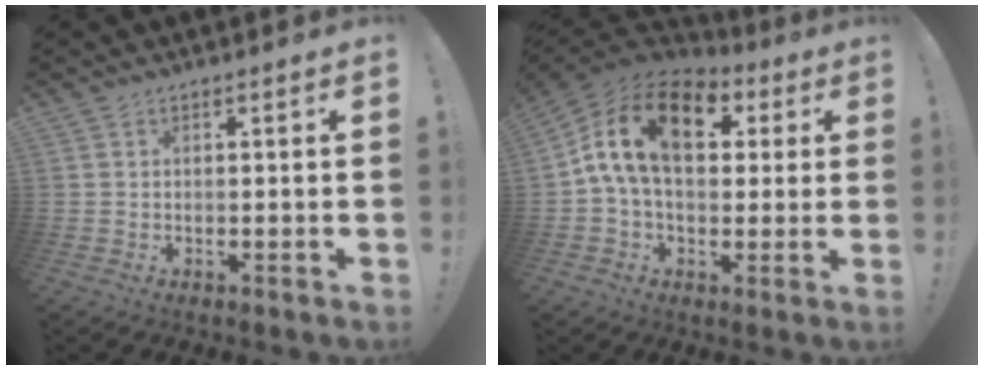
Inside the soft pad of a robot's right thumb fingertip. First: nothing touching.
{"total": 18.1, "force": [4.6, 10.9, 13.7], "torque": [-0.236, 0.001, 0.077]}